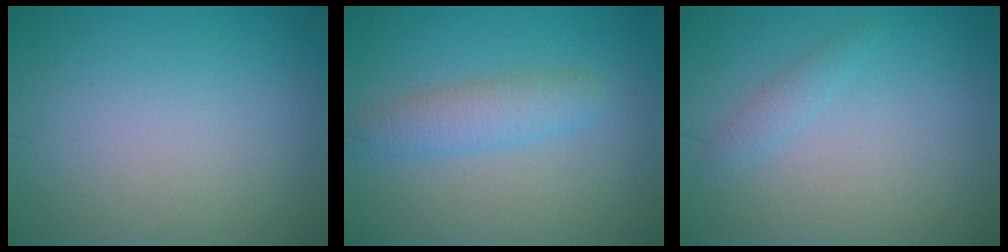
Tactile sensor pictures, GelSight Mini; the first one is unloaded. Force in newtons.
{"total": 3.0, "press": 3.0, "slide": 0.1}
{"total": 1.1, "press": 1.1, "slide": 0.1}